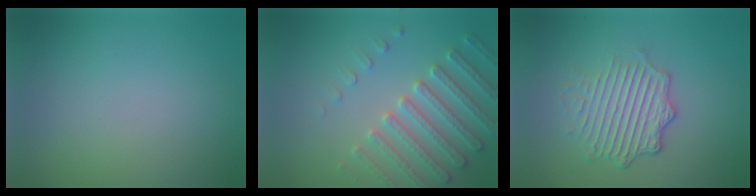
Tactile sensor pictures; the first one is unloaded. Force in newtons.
{"total": 4.5, "press": 4.4, "slide": 1.2}
{"total": 5.0, "press": 3.6, "slide": 3.5}